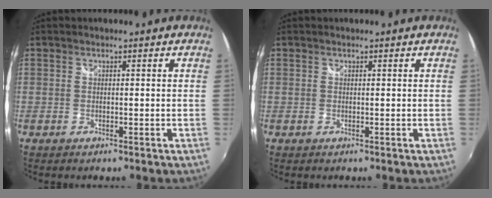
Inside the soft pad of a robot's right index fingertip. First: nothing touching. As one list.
[{"total": 0.0}]